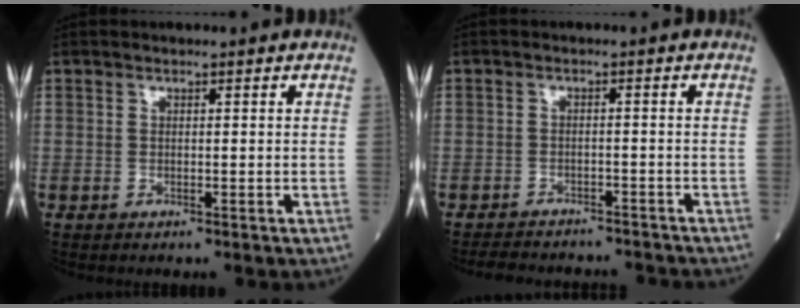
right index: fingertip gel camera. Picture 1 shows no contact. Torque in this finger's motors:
{"motor_torque": [-0.26, -0.31, -0.56, -0.21]}